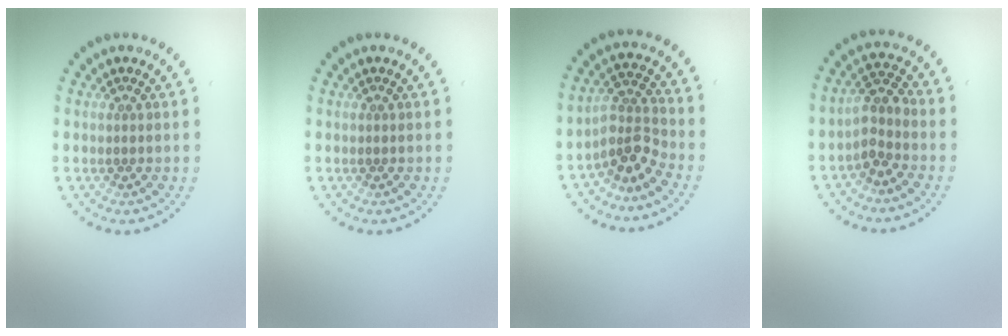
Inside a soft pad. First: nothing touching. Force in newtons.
{"total": 0.0}
{"total": 3.2, "press": 2.2, "slide": 2.3}
{"total": 2.5, "press": 2.0, "slide": 1.6}